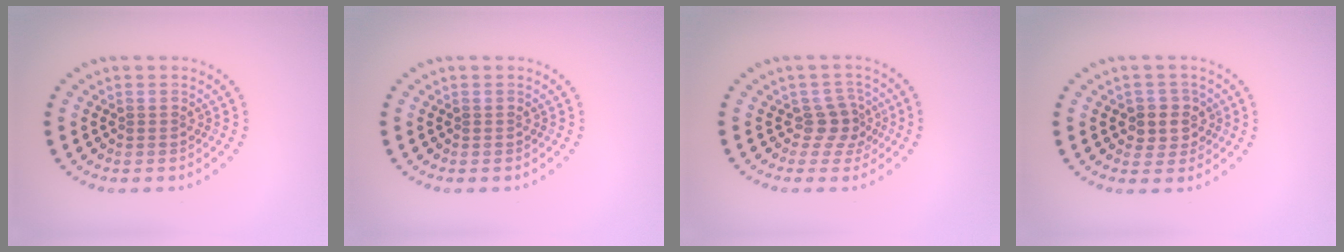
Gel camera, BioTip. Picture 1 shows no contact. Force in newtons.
{"total": 0.0}
{"total": 2.3, "press": 1.9, "slide": 1.3}
{"total": 2.6, "press": 2.4, "slide": 1.0}